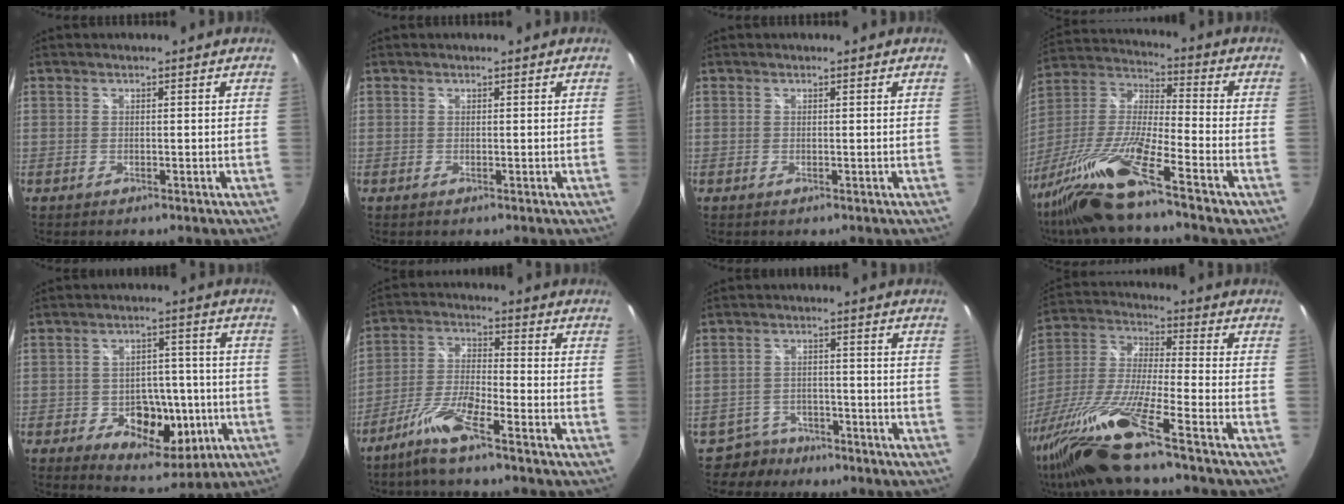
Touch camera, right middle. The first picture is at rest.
{"total": 0.0}
{"total": 0.0}
{"total": 17.4, "force": [-12.0, 1.0, 12.5], "torque": [-0.251, -0.030, -0.235]}
{"total": 12.2, "force": [-4.0, 8.4, 7.9], "torque": [-0.126, 0.007, -0.043]}
{"total": 7.6, "force": [-5.7, 0.2, 5.0], "torque": [-0.111, 0.001, -0.112]}
{"total": 5.2, "force": [-4.2, 3.1, 0.1], "torque": [-0.013, 0.014, -0.067]}
{"total": 18.9, "force": [-14.1, -0.6, 12.6], "torque": [-0.257, -0.036, -0.272]}